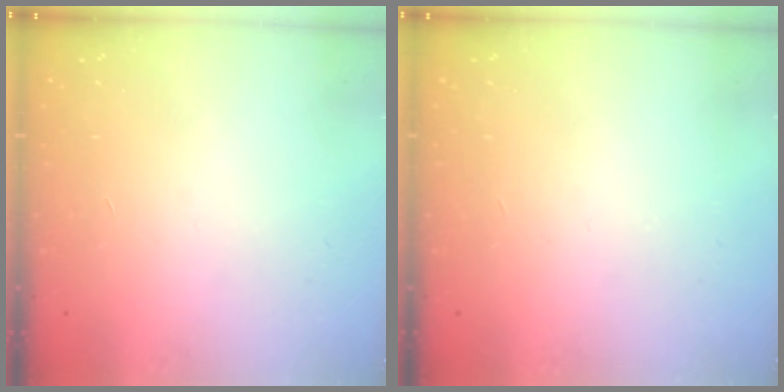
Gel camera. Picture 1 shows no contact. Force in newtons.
{"total": 0.0}